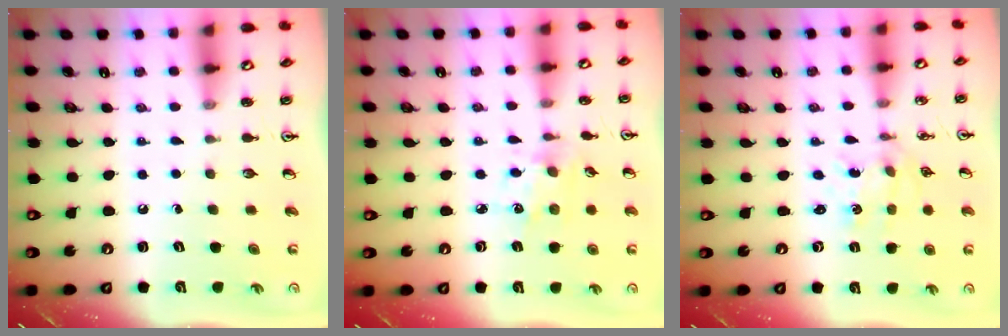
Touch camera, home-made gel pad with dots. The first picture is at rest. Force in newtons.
{"total": 2.9, "press": 2.9, "slide": 0.7}
{"total": 0.9, "press": 0.9, "slide": 0.1}